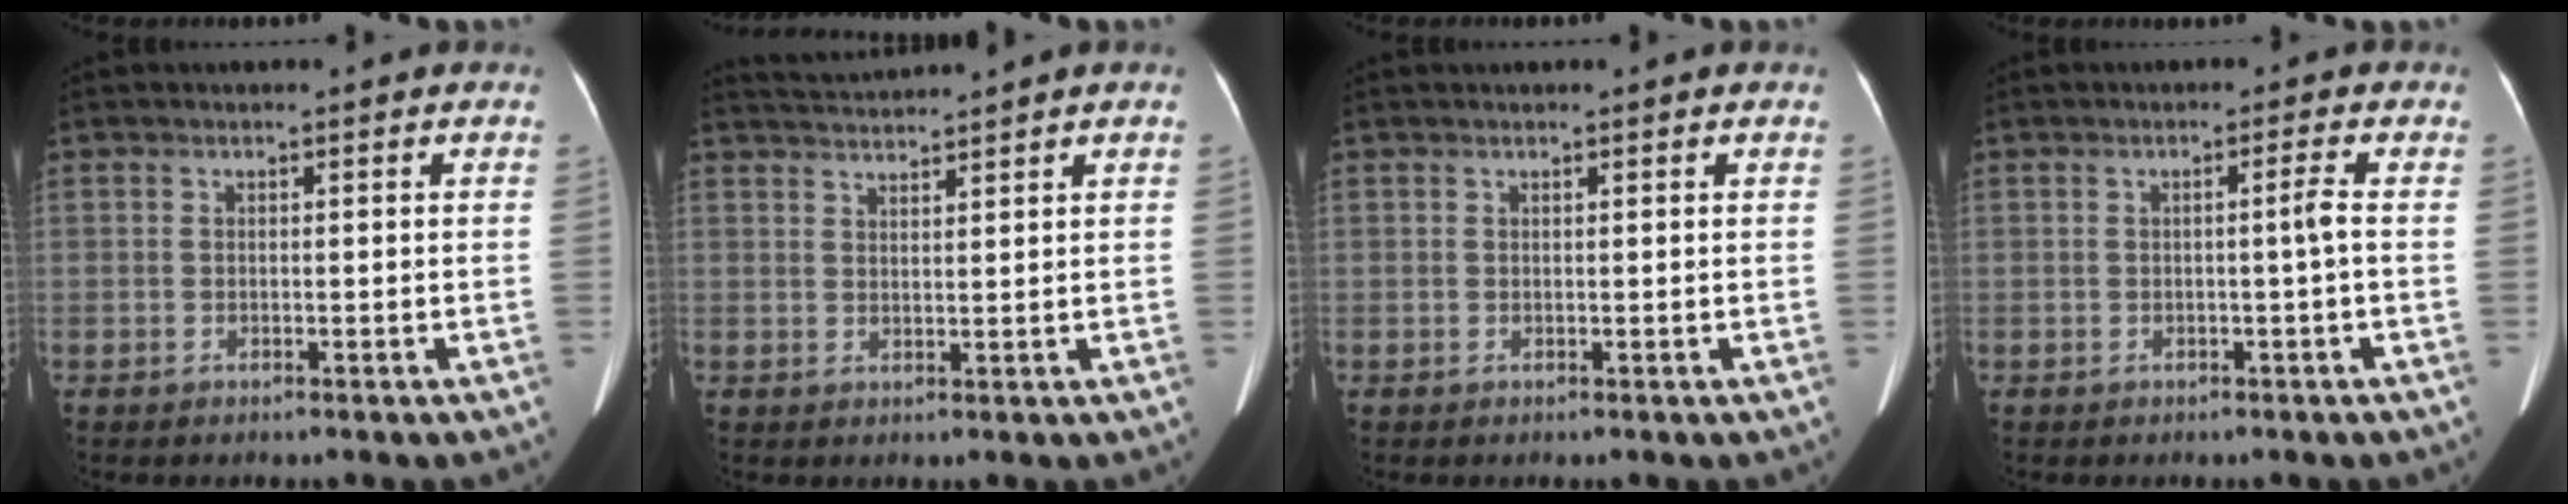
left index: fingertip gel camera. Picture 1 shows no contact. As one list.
[{"total": 3.9, "force": [3.7, -1.2, 0.5], "torque": [-0.011, 0.013, 0.072]}, {"total": 0.7, "force": [0.6, -0.1, 0.3], "torque": [-0.008, 0.011, 0.014]}, {"total": 1.7, "force": [-0.3, -0.5, 1.6], "torque": [-0.025, 0.000, -0.006]}]